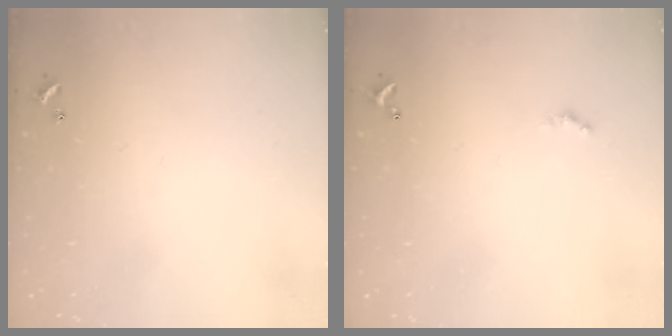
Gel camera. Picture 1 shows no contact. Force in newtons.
{"total": 1.6, "press": 1.5, "slide": 0.4}